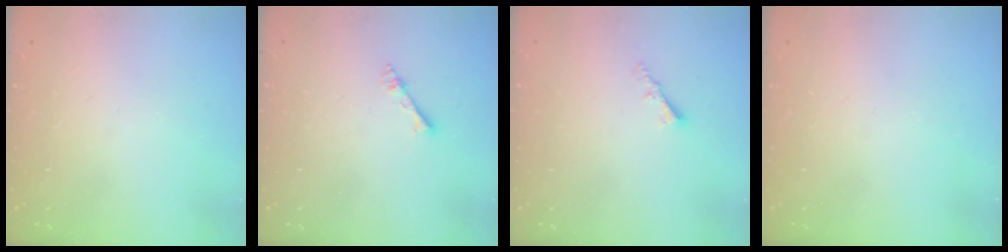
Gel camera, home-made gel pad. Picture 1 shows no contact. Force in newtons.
{"total": 4.0, "press": 3.9, "slide": 0.5}
{"total": 2.2, "press": 2.2, "slide": 0.4}
{"total": 0.0}